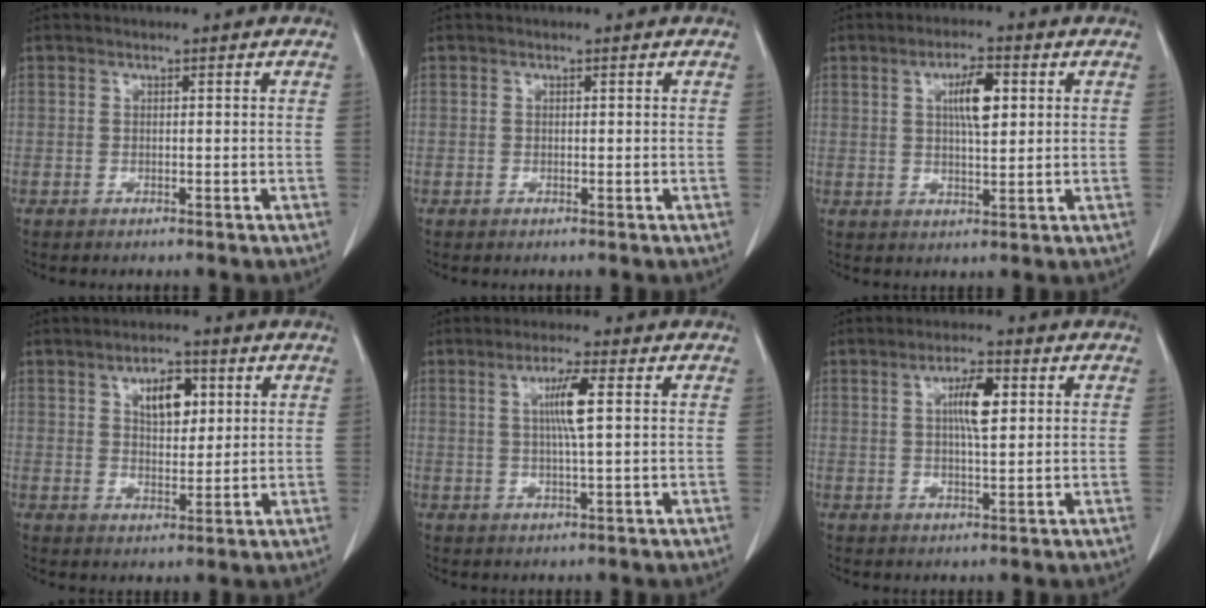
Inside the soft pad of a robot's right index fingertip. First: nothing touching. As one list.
[{"total": 0.0}, {"total": 5.9, "force": [1.7, 1.6, 5.4], "torque": [-0.095, 0.003, 0.030]}, {"total": 6.2, "force": [2.4, 3.0, 4.8], "torque": [-0.080, 0.004, 0.043]}, {"total": 5.3, "force": [1.2, -0.2, 5.2], "torque": [-0.095, -0.002, 0.022]}, {"total": 5.6, "force": [1.6, 1.2, 5.3], "torque": [-0.095, 0.003, 0.027]}]